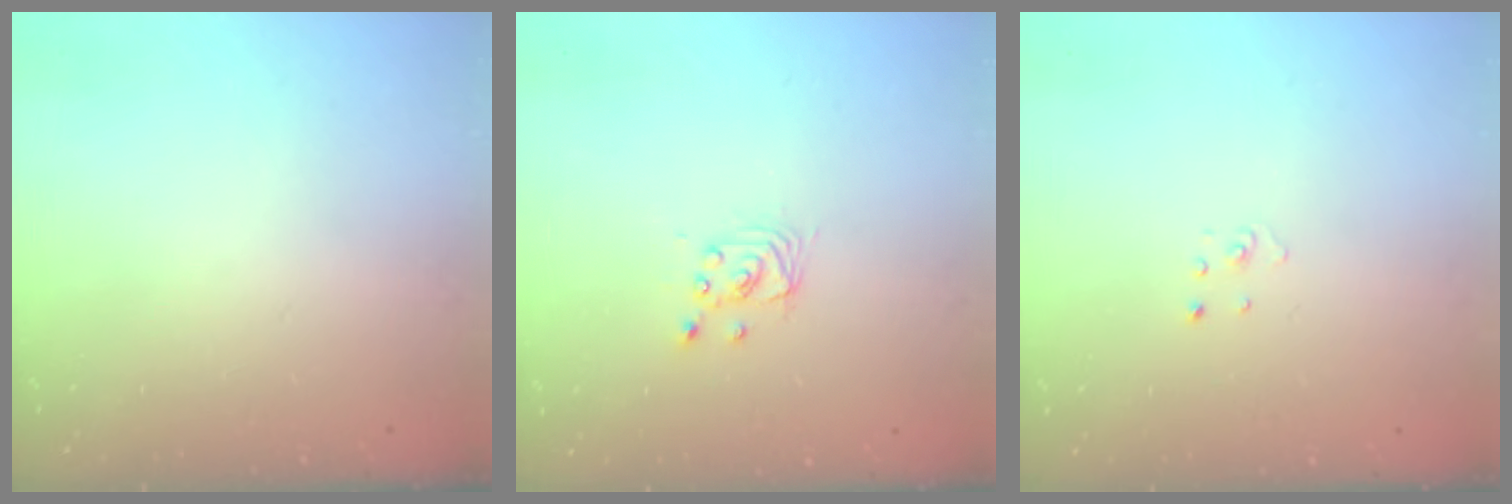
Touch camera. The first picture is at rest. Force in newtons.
{"total": 2.8, "press": 2.8, "slide": 0.2}
{"total": 1.5, "press": 1.5, "slide": 0.1}